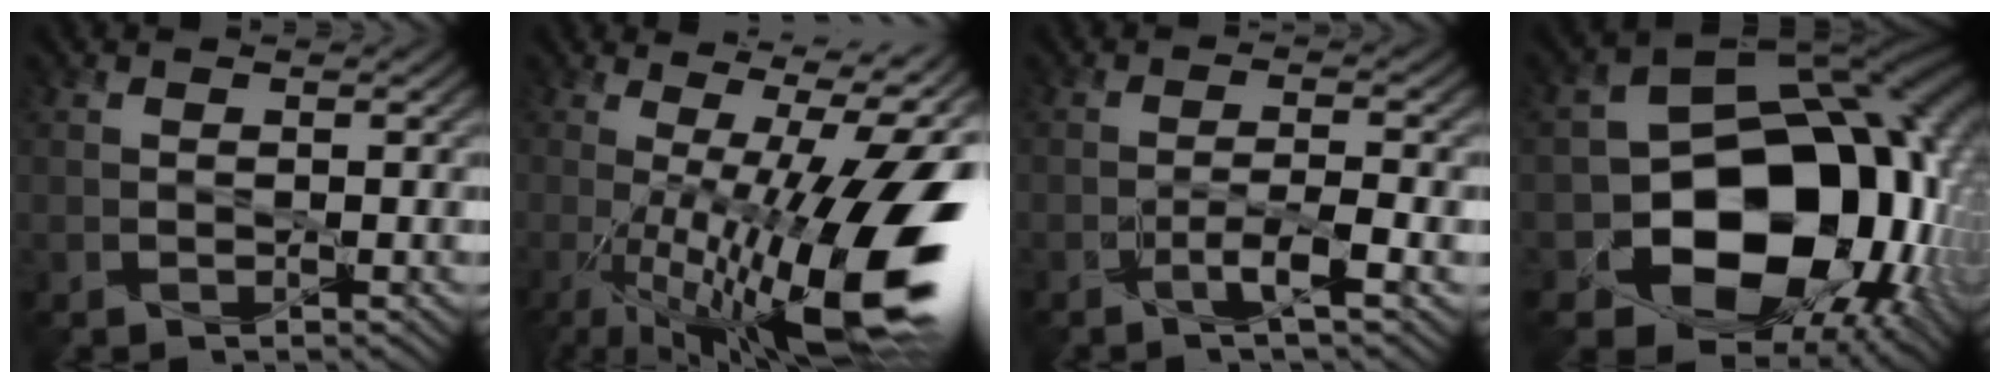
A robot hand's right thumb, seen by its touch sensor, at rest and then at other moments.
{"total": 17.9, "force": [-2.3, 4.0, 17.3], "torque": [-0.238, -0.005, -0.033]}
{"total": 3.1, "force": [-1.9, -0.3, 2.5], "torque": [-0.042, 0.010, -0.035]}
{"total": 18.6, "force": [-4.6, 13.3, 12.1], "torque": [-0.185, -0.036, -0.059]}